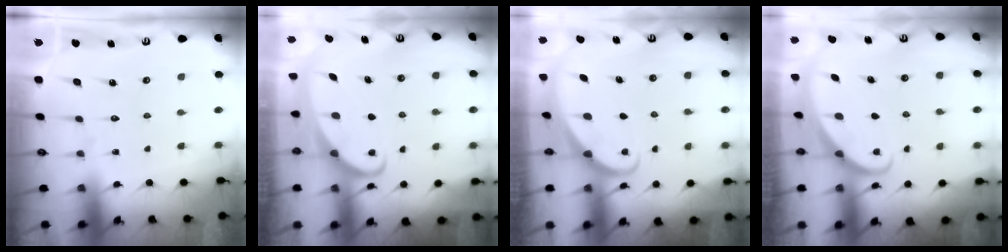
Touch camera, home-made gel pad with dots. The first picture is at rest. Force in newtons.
{"total": 2.1, "press": 2.1, "slide": 0.3}
{"total": 1.6, "press": 1.6, "slide": 0.0}
{"total": 1.4, "press": 1.4, "slide": 0.0}